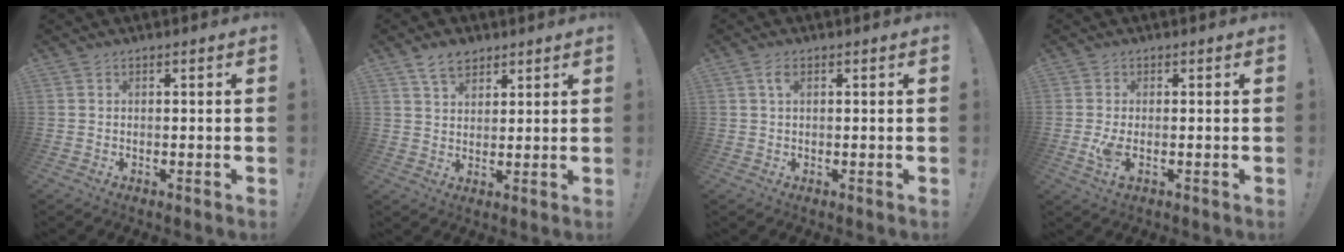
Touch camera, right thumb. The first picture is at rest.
{"total": 6.4, "force": [4.3, 3.9, 2.7], "torque": [-0.051, -0.012, 0.082]}
{"total": 2.4, "force": [0.9, 1.1, 2.0], "torque": [-0.034, 0.002, 0.012]}
{"total": 4.2, "force": [-0.8, 1.7, 3.7], "torque": [-0.066, -0.006, -0.013]}